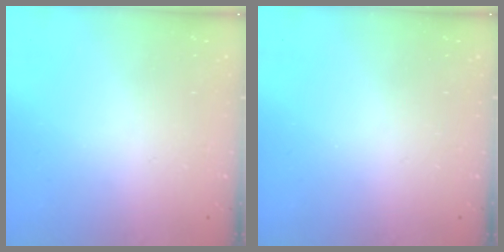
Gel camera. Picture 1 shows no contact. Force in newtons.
{"total": 0.0}